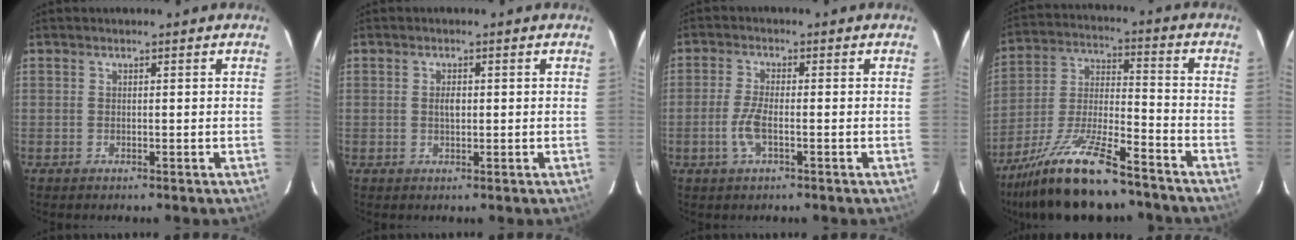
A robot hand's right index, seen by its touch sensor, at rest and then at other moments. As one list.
[{"total": 1.7, "force": [0.1, 0.9, 1.4], "torque": [-0.025, 0.003, 0.000]}, {"total": 4.7, "force": [-1.6, 1.3, 4.2], "torque": [-0.094, -0.002, -0.033]}, {"total": 19.5, "force": [-14.7, 4.9, 11.8], "torque": [-0.239, -0.018, -0.253]}]